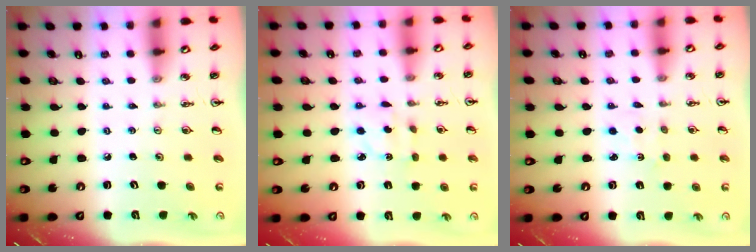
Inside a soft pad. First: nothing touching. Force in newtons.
{"total": 2.4, "press": 2.3, "slide": 0.5}
{"total": 1.4, "press": 1.4, "slide": 0.2}